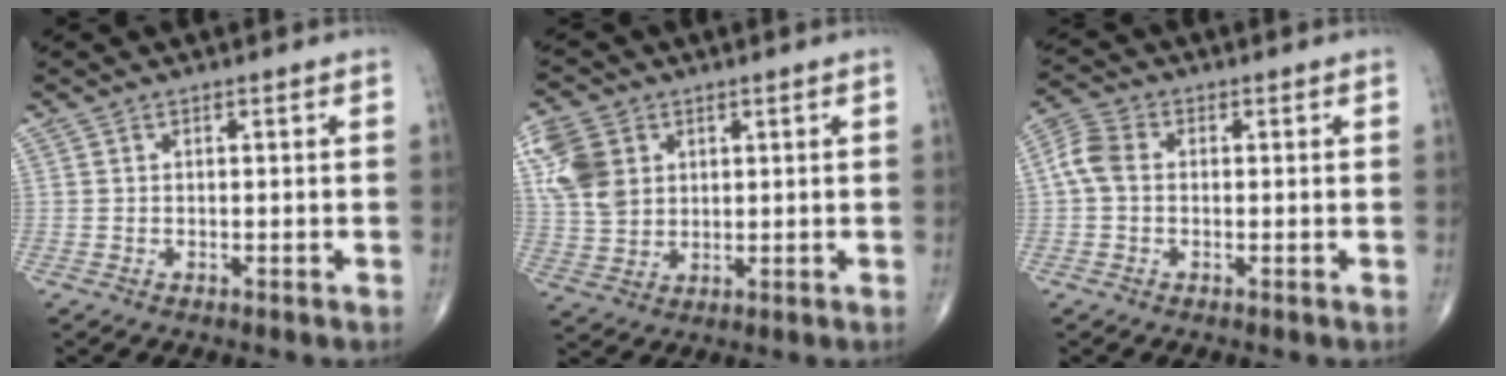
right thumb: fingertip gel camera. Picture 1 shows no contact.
{"total": 9.7, "force": [3.2, 7.4, 5.4], "torque": [-0.103, -0.007, 0.067]}
{"total": 5.0, "force": [0.0, 3.6, 3.5], "torque": [-0.079, 0.016, -0.009]}